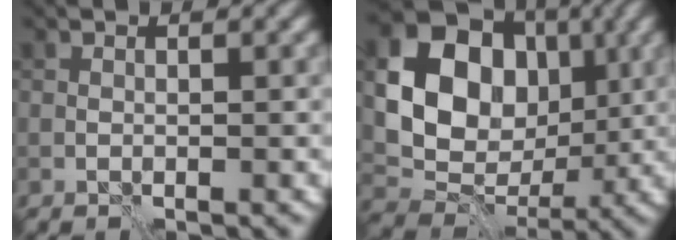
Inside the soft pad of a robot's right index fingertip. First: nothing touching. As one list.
[{"total": 15.9, "force": [3.0, 13.3, 8.3], "torque": [-0.176, 0.028, 0.050]}]